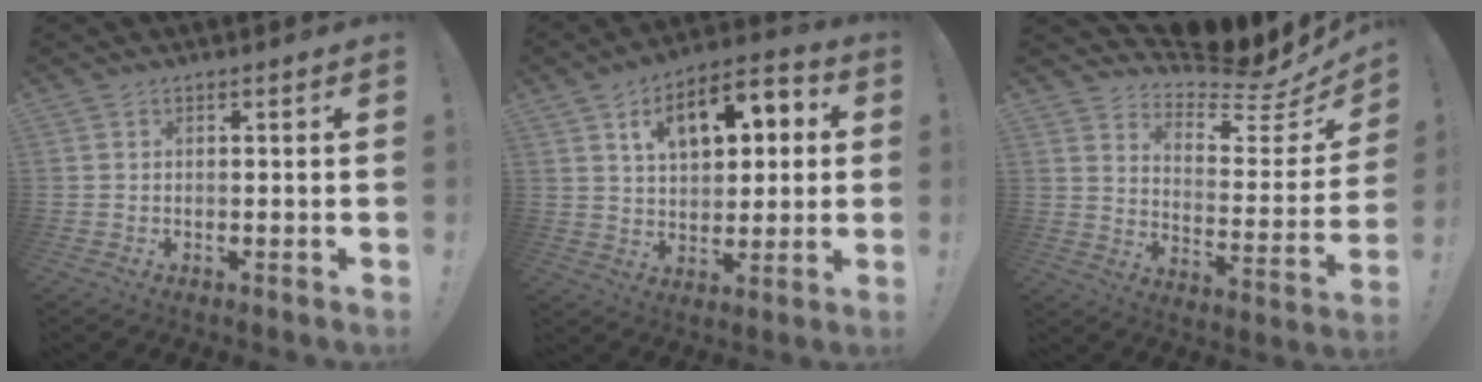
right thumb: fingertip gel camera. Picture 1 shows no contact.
{"total": 14.2, "force": [5.0, 8.8, 10.0], "torque": [-0.149, -0.007, 0.085]}
{"total": 8.3, "force": [7.5, 2.5, 2.7], "torque": [-0.026, -0.089, 0.121]}